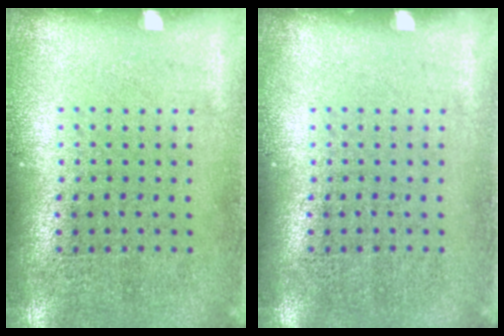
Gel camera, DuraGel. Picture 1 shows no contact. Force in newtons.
{"total": 0.0}